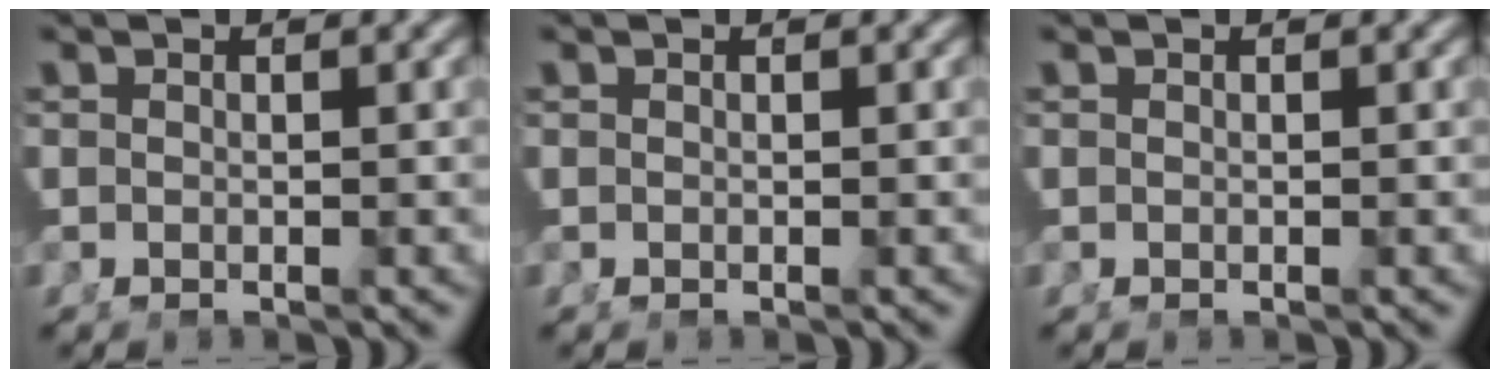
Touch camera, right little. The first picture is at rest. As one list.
[{"total": 0.0}, {"total": 0.0}]